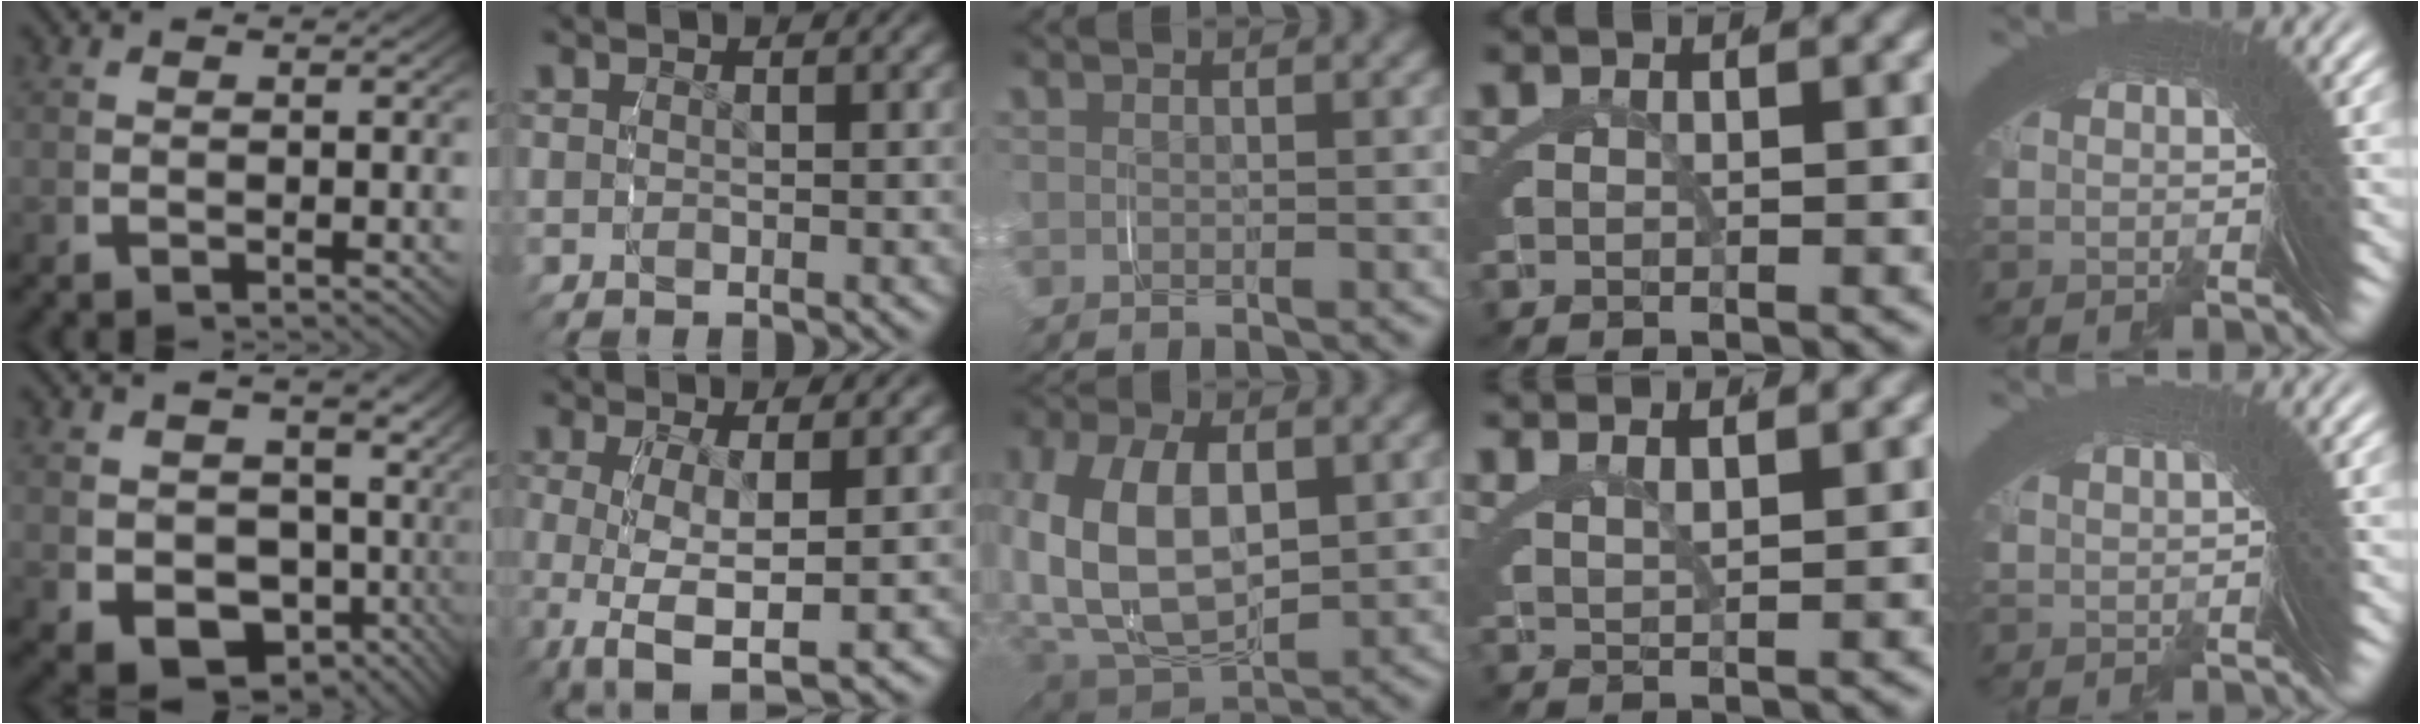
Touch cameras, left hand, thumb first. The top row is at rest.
{"thumb": {"total": 12.2, "force": [-1.5, 9.0, 8.0], "torque": [-0.175, -0.081, 0.015]}, "index": {"total": 8.0, "force": [-3.1, 4.4, 5.9], "torque": [-0.152, -0.056, -0.020]}, "middle": {"total": 11.2, "force": [0.2, 7.9, 7.9], "torque": [-0.193, -0.027, 0.020]}, "ring": {"total": 3.4, "force": [3.3, -0.2, 1.0], "torque": [-0.007, 0.019, 0.048]}, "little": {"total": 1.0, "force": [0.9, -0.5, 0.1], "torque": [0.008, 0.008, 0.016]}}